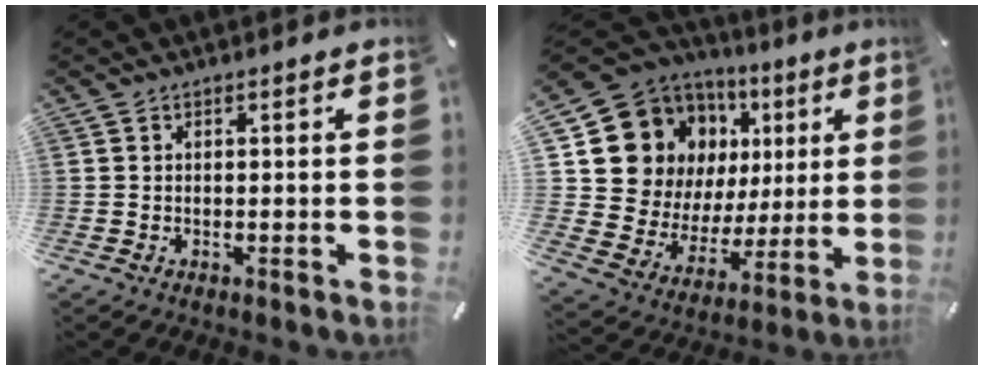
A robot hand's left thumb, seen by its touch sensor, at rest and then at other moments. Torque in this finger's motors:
{"motor_torque": [2.58, 2.43, 1.51, -1.26, 0.49]}